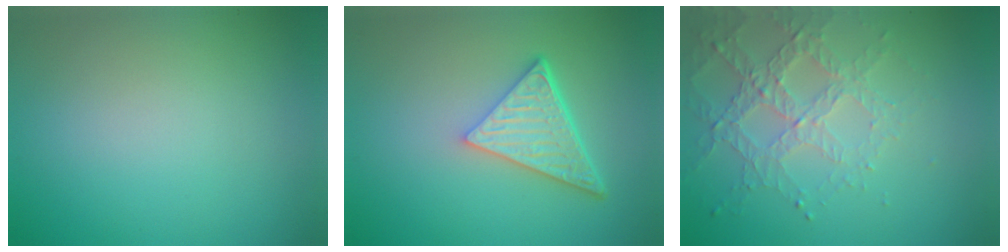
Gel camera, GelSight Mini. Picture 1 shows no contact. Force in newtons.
{"total": 5.3, "press": 3.9, "slide": 3.6}
{"total": 3.2, "press": 3.0, "slide": 1.0}